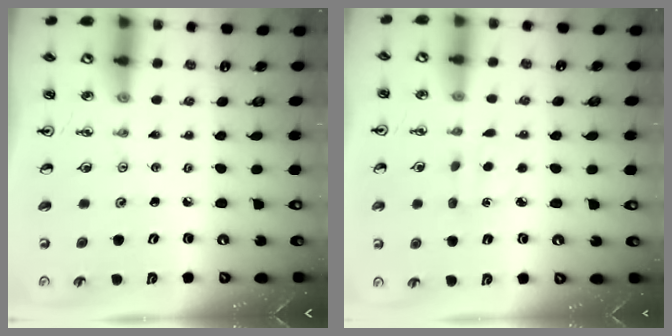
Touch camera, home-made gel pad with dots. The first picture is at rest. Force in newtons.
{"total": 2.9, "press": 2.9, "slide": 0.5}